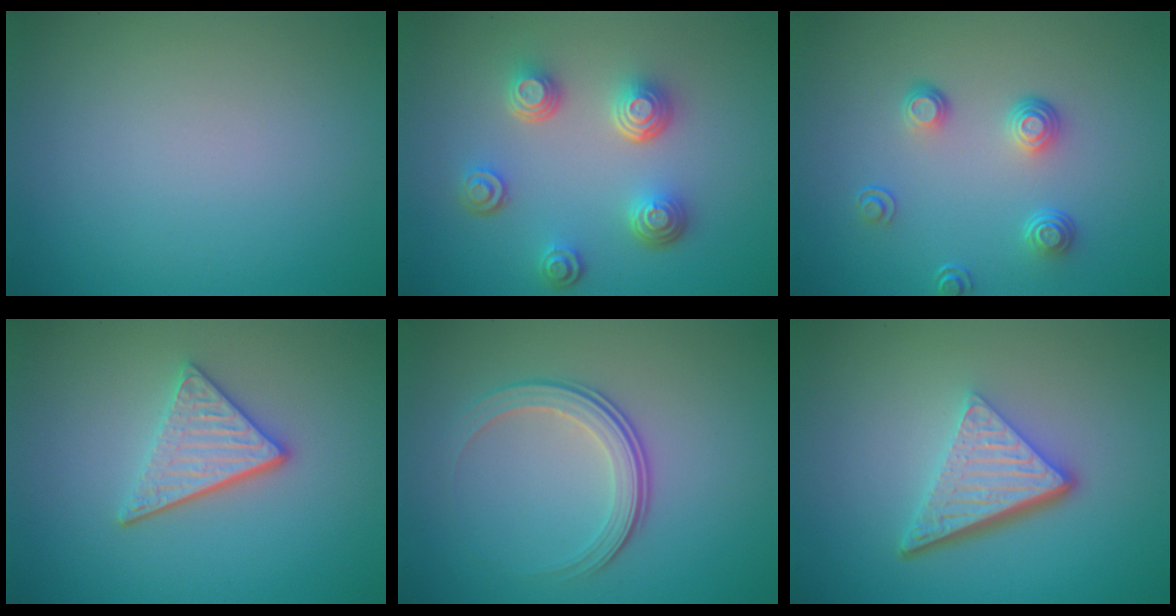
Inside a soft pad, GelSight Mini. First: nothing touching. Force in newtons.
{"total": 4.5, "press": 3.5, "slide": 2.9}
{"total": 2.6, "press": 1.7, "slide": 2.0}
{"total": 3.6, "press": 3.0, "slide": 2.0}
{"total": 3.5, "press": 2.6, "slide": 2.3}
{"total": 5.5, "press": 3.8, "slide": 4.0}